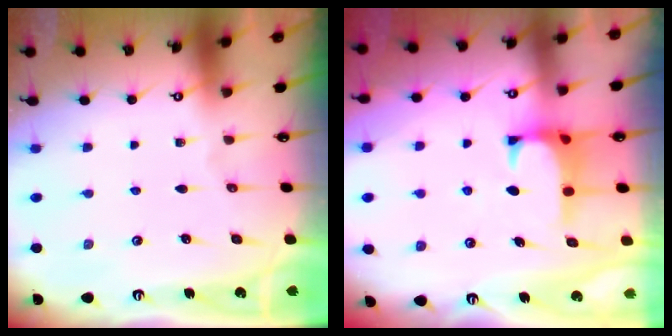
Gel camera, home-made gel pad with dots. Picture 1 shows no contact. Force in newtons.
{"total": 0.8, "press": 0.1, "slide": 0.8}